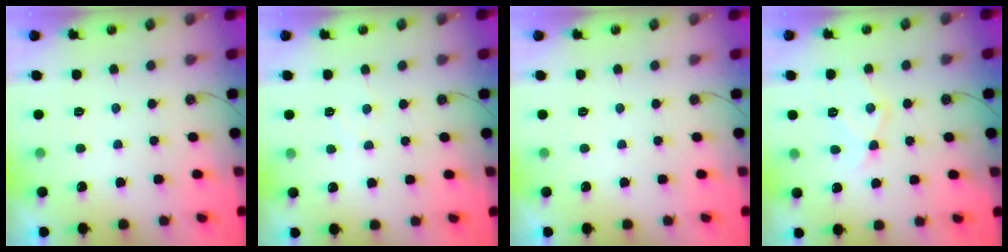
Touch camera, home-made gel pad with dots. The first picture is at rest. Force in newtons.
{"total": 4.6, "press": 4.6, "slide": 0.6}
{"total": 0.0}
{"total": 10.7, "press": 10.7, "slide": 0.7}